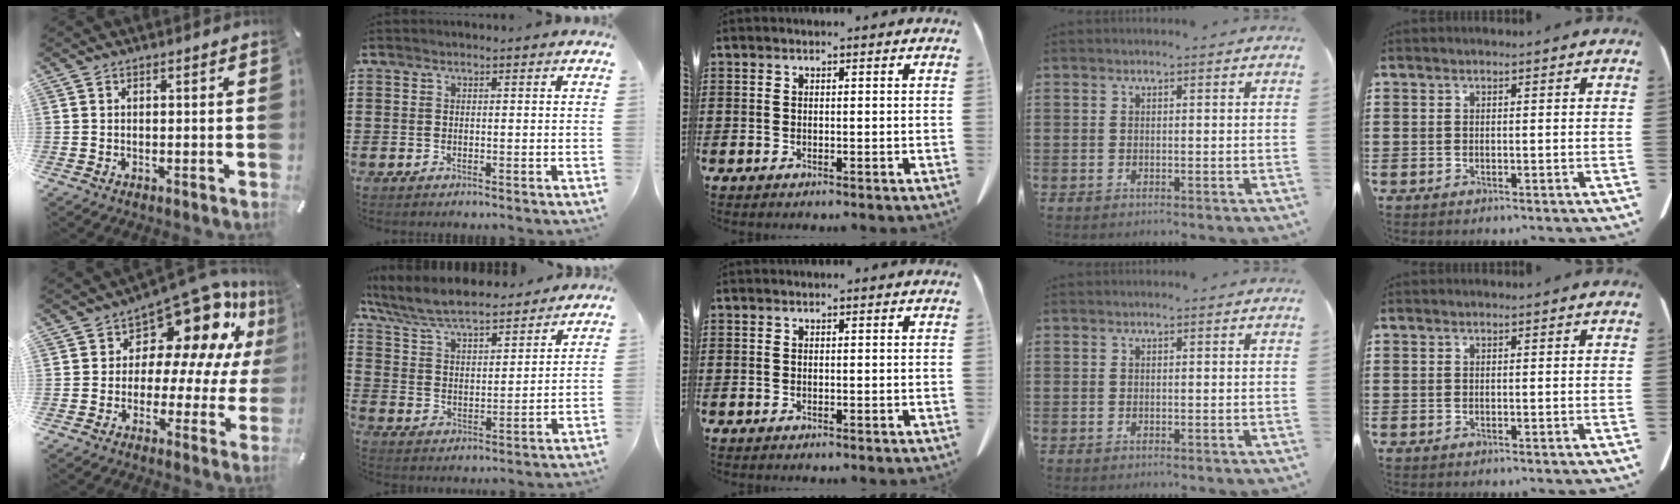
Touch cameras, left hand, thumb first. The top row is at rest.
{"thumb": {"total": 14.3, "force": [9.5, 7.4, 7.7], "torque": [-0.125, -0.085, 0.163]}, "index": {"total": 7.6, "force": [7.0, 1.1, 2.8], "torque": [-0.083, -0.037, 0.122]}}